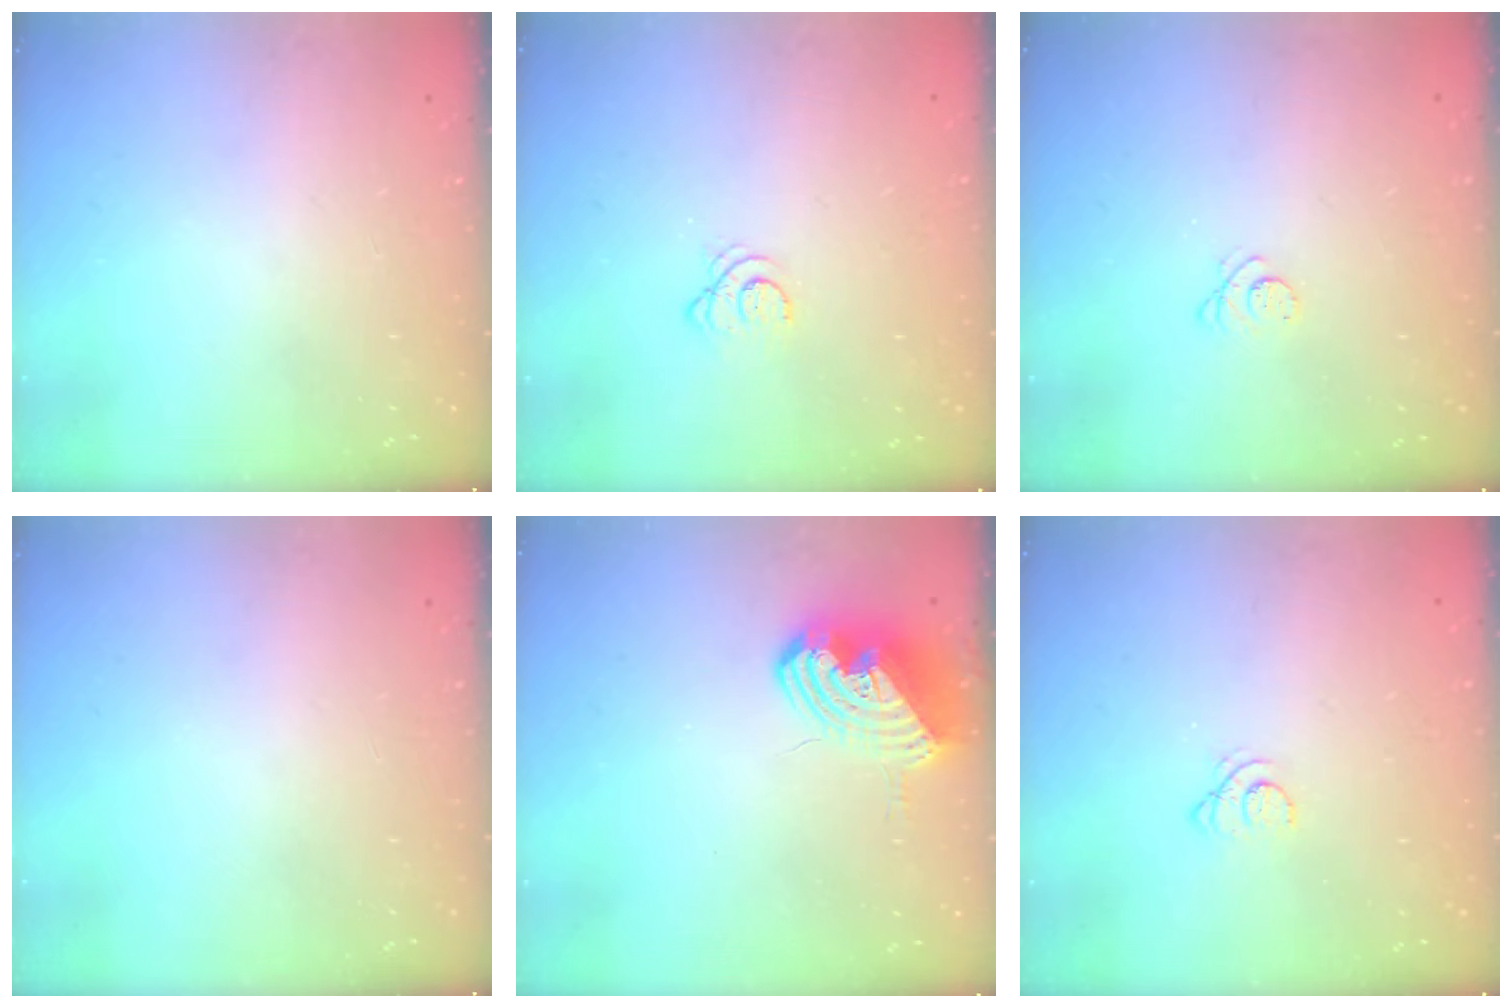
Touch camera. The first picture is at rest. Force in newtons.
{"total": 3.2, "press": 3.1, "slide": 0.5}
{"total": 2.8, "press": 2.8, "slide": 0.4}
{"total": 0.0}
{"total": 11.6, "press": 11.4, "slide": 1.8}
{"total": 1.7, "press": 1.7, "slide": 0.2}